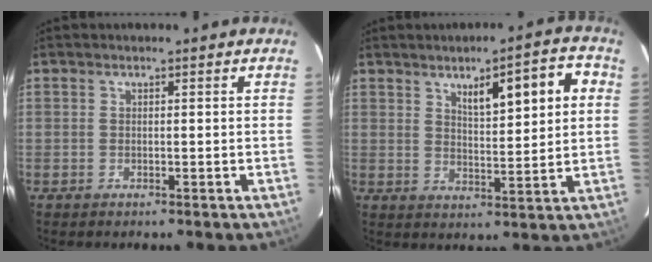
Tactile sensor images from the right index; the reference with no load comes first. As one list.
[{"total": 9.4, "force": [3.6, 2.1, 8.4], "torque": [-0.125, 0.015, 0.058]}]